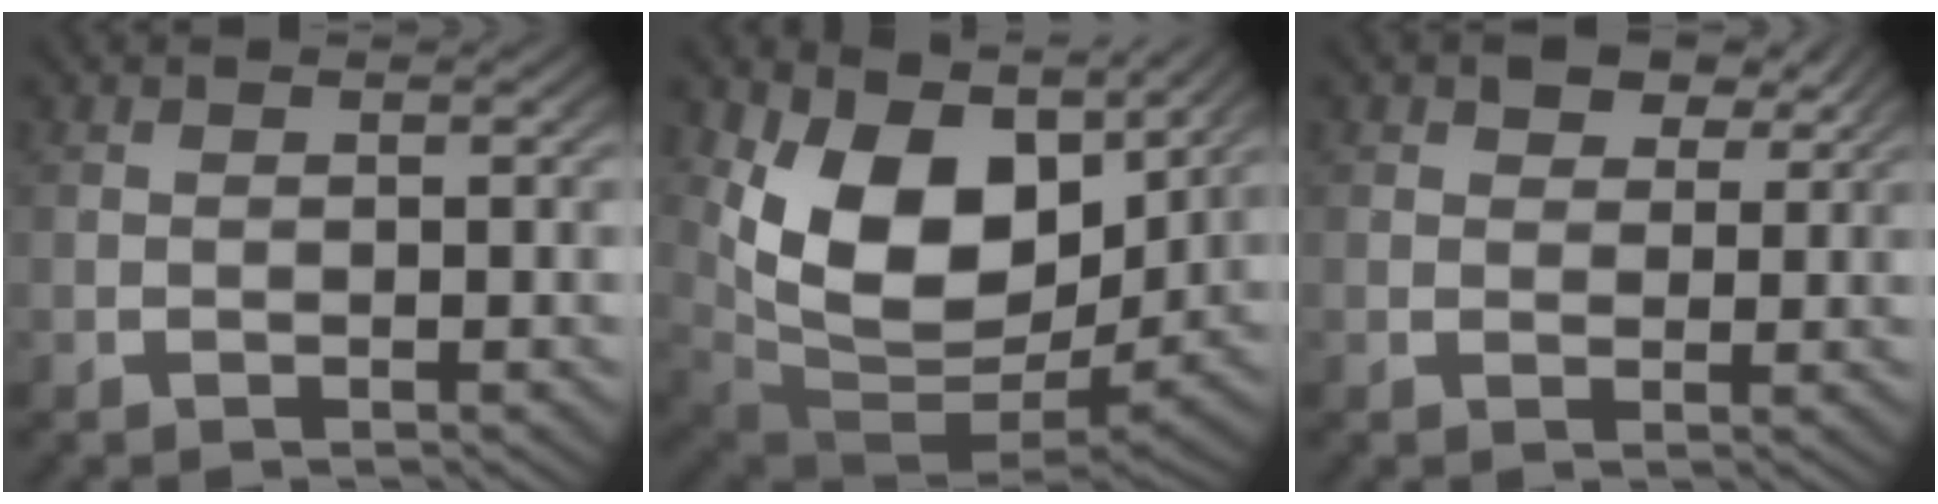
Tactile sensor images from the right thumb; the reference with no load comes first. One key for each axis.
{"total": 13.4, "fx": 1.5, "fy": 8.3, "fz": 10.4, "tx": -0.232, "ty": -0.046, "tz": 0.048}
{"total": 3.1, "fx": 2.2, "fy": 1.6, "fz": 1.4, "tx": -0.016, "ty": -0.002, "tz": 0.036}